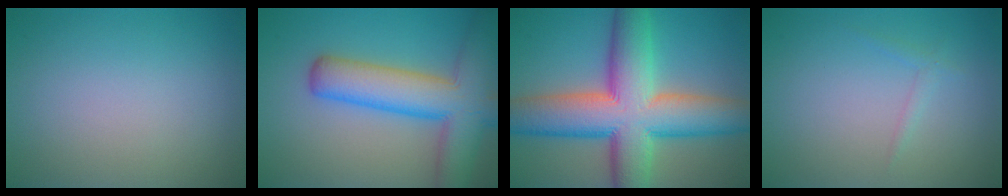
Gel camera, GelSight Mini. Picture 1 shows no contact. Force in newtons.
{"total": 9.4, "press": 9.4, "slide": 0.5}
{"total": 13.4, "press": 13.4, "slide": 0.8}
{"total": 0.9, "press": 0.9, "slide": 0.1}